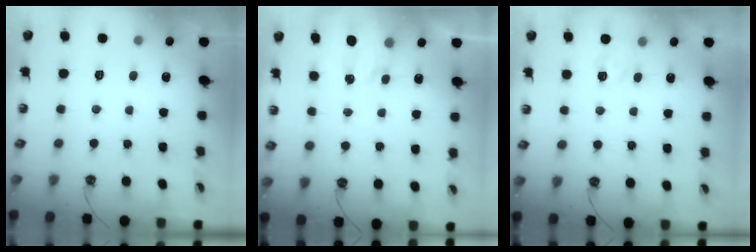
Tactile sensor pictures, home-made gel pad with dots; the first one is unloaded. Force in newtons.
{"total": 2.6, "press": 2.6, "slide": 0.4}
{"total": 3.5, "press": 3.5, "slide": 0.3}